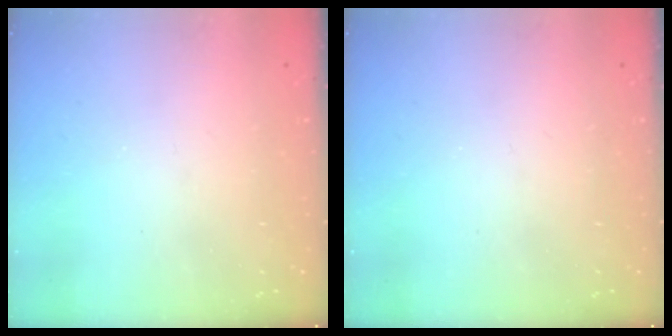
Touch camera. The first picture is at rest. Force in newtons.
{"total": 0.0}